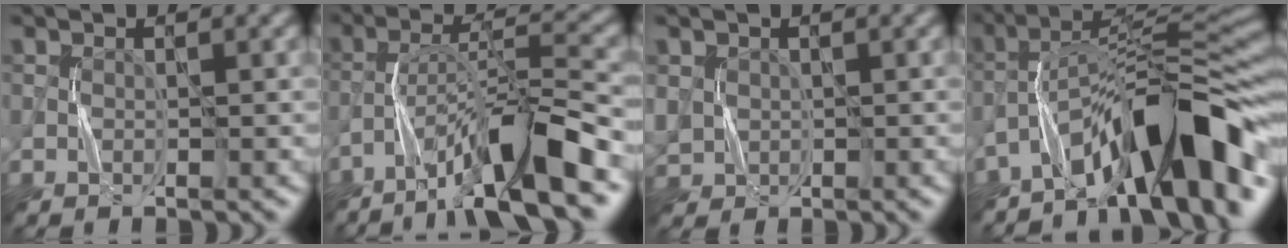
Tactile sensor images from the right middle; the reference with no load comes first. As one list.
[{"total": 10.4, "force": [-6.7, 1.7, 7.8], "torque": [-0.128, 0.022, -0.114]}, {"total": 2.2, "force": [0.6, 2.1, 0.5], "torque": [-0.018, -0.002, 0.012]}, {"total": 11.4, "force": [-7.3, 2.9, 8.4], "torque": [-0.112, 0.025, -0.128]}]